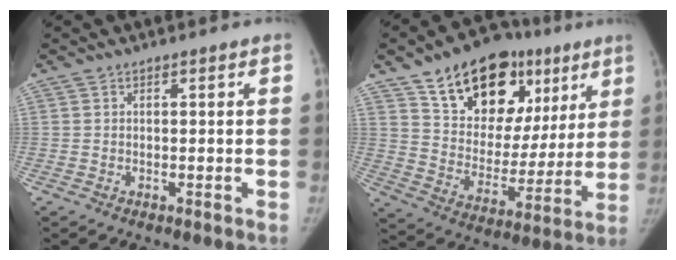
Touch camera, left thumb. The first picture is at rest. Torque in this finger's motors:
{"motor_torque": [0.50, 1.12, 1.22, -1.35, 0.39]}